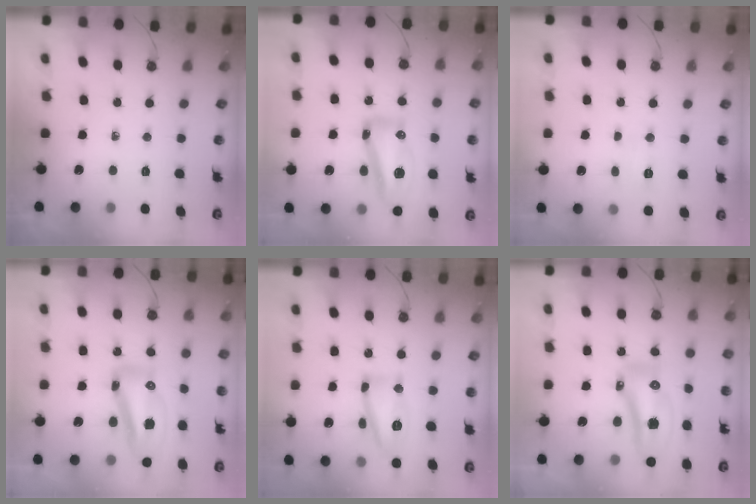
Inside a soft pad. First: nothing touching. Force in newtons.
{"total": 13.6, "press": 13.6, "slide": 1.3}
{"total": 3.5, "press": 3.4, "slide": 1.0}
{"total": 15.0, "press": 14.9, "slide": 1.7}
{"total": 12.7, "press": 12.7, "slide": 1.1}
{"total": 14.5, "press": 14.4, "slide": 1.9}